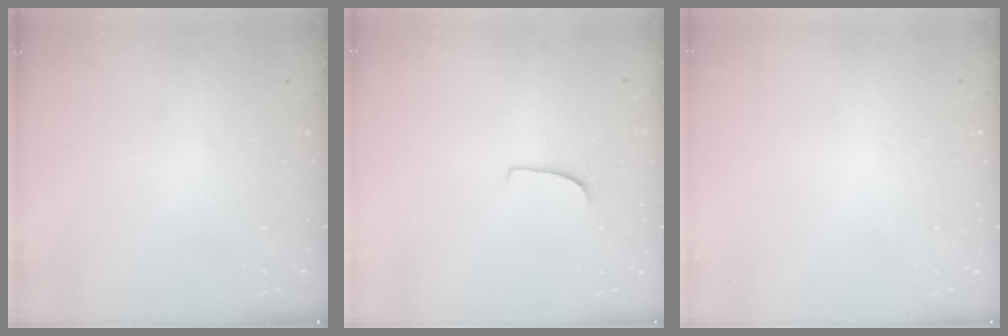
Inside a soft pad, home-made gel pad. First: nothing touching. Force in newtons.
{"total": 5.7, "press": 5.7, "slide": 0.3}
{"total": 0.0}